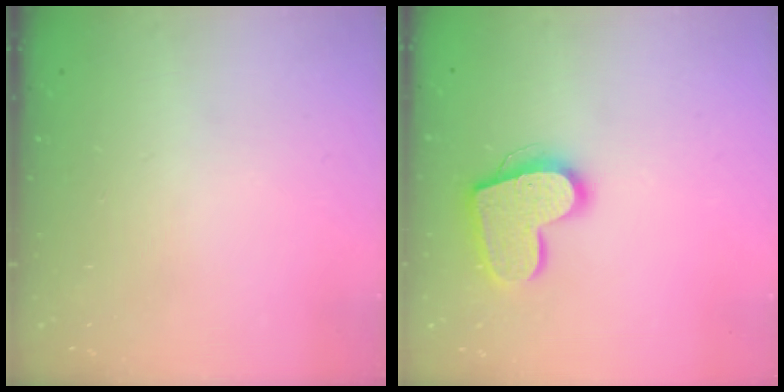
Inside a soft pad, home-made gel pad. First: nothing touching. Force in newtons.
{"total": 16.5, "press": 16.4, "slide": 1.2}